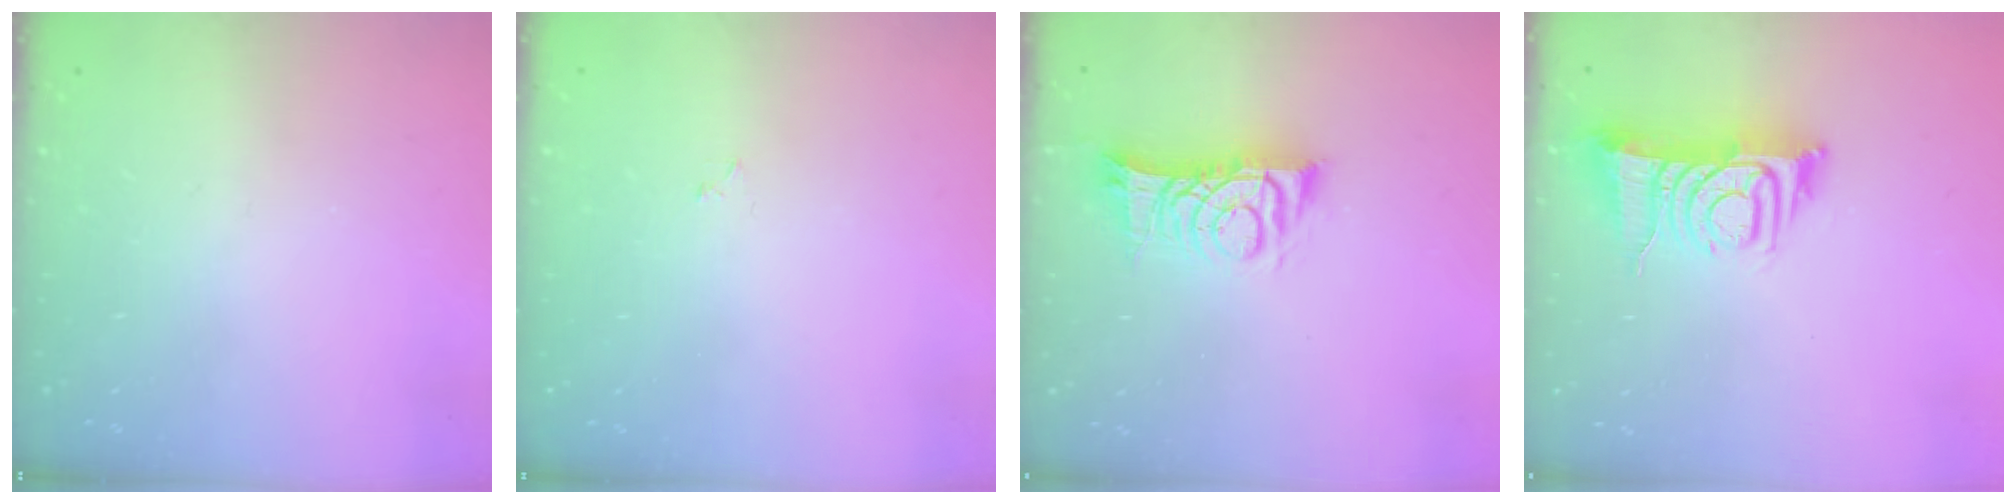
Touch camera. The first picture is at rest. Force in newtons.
{"total": 2.2, "press": 2.1, "slide": 0.3}
{"total": 9.2, "press": 9.2, "slide": 0.1}
{"total": 9.4, "press": 9.3, "slide": 1.2}